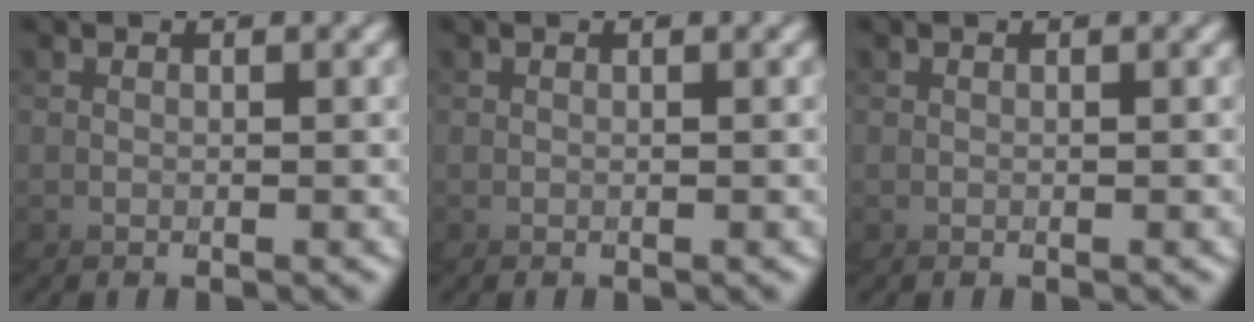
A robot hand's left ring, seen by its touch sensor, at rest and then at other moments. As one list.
[{"total": 0.0}, {"total": 0.0}]